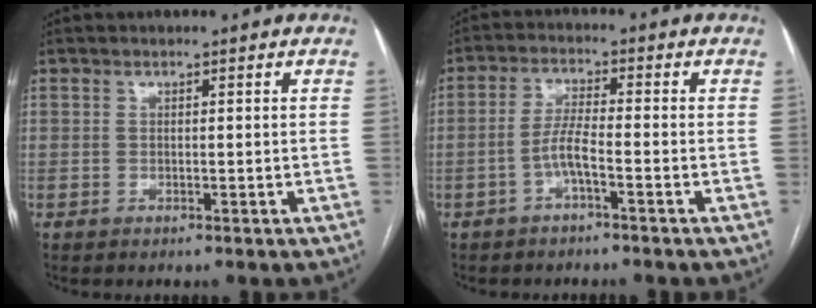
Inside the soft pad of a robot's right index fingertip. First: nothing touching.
{"total": 3.9, "force": [-1.7, 0.2, 3.5], "torque": [-0.070, 0.009, -0.037]}